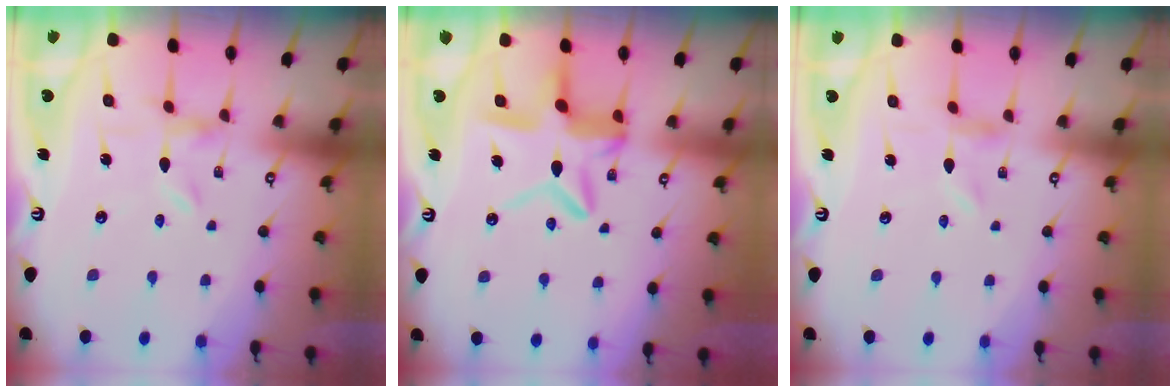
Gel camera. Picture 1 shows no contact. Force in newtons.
{"total": 12.6, "press": 12.5, "slide": 1.2}
{"total": 0.0}